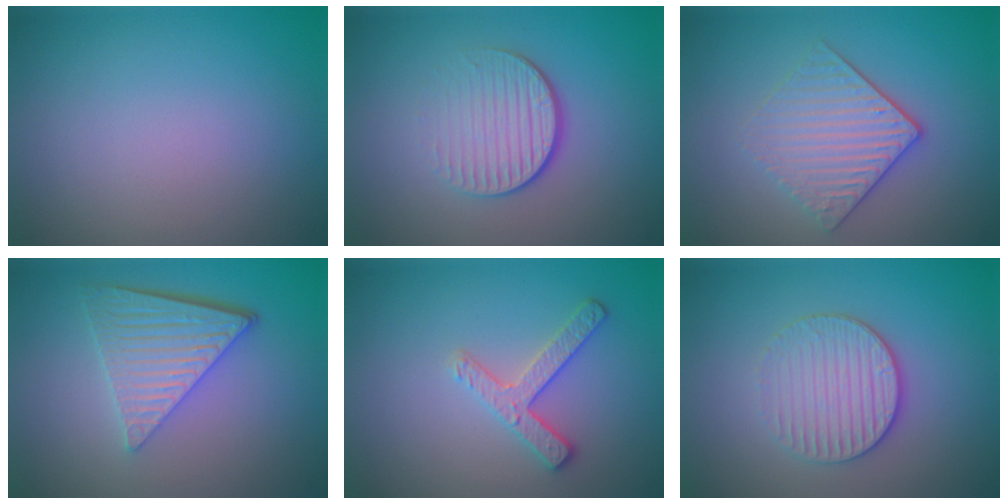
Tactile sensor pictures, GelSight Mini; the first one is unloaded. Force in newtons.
{"total": 4.1, "press": 2.7, "slide": 3.1}
{"total": 3.8, "press": 3.2, "slide": 2.1}
{"total": 5.8, "press": 4.4, "slide": 3.8}
{"total": 2.5, "press": 2.4, "slide": 0.8}
{"total": 3.5, "press": 3.2, "slide": 1.4}